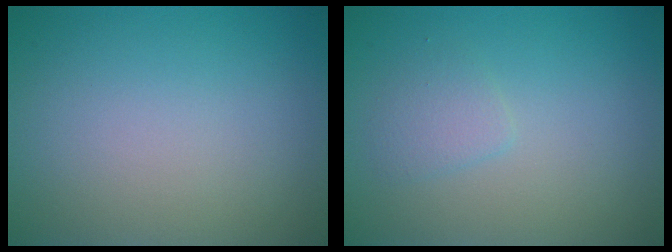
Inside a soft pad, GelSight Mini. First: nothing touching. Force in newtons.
{"total": 1.4, "press": 1.4, "slide": 0.1}